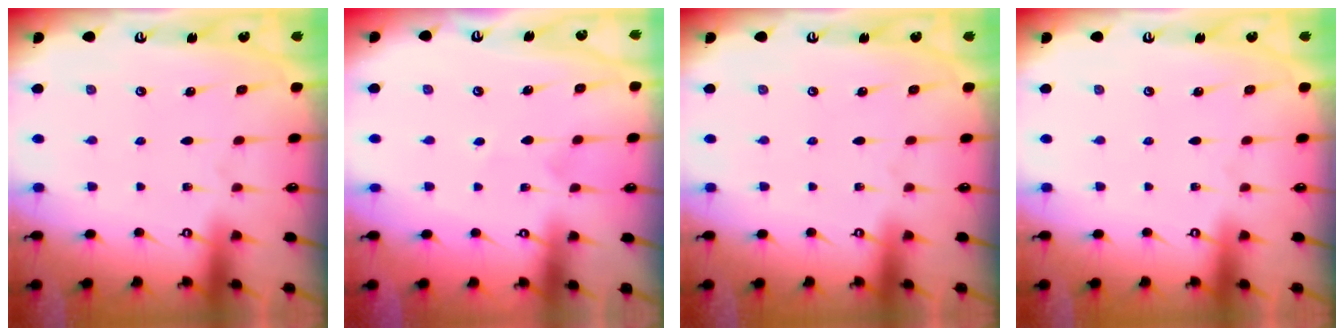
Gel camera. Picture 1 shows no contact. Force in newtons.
{"total": 2.5, "press": 2.3, "slide": 0.9}
{"total": 0.0}
{"total": 0.0}